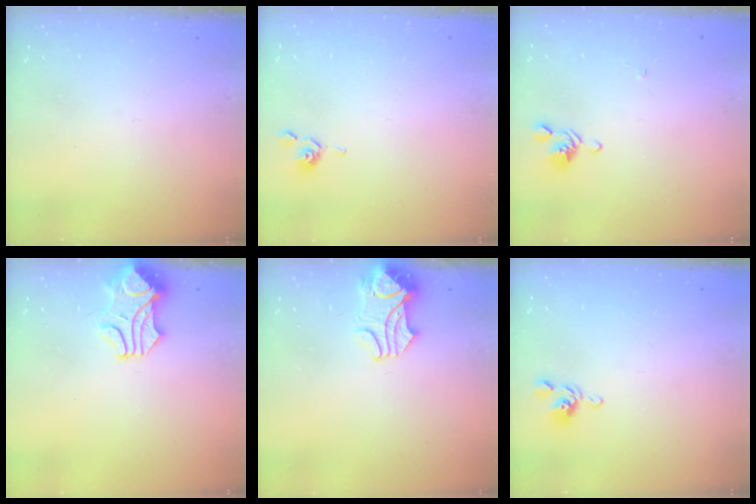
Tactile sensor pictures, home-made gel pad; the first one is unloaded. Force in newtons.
{"total": 1.8, "press": 1.8, "slide": 0.2}
{"total": 2.6, "press": 2.5, "slide": 0.6}
{"total": 1.1, "press": 1.0, "slide": 0.3}
{"total": 2.1, "press": 2.0, "slide": 0.5}
{"total": 4.8, "press": 4.8, "slide": 0.3}